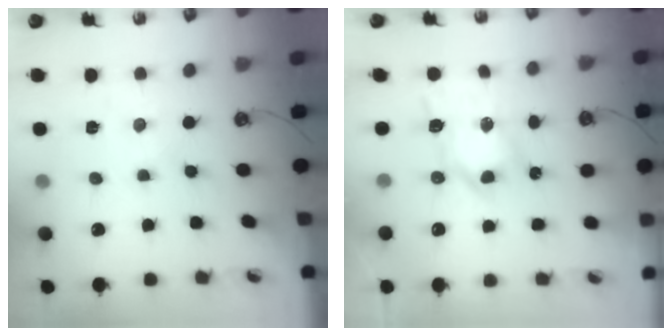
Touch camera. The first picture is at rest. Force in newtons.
{"total": 8.3, "press": 8.3, "slide": 0.5}